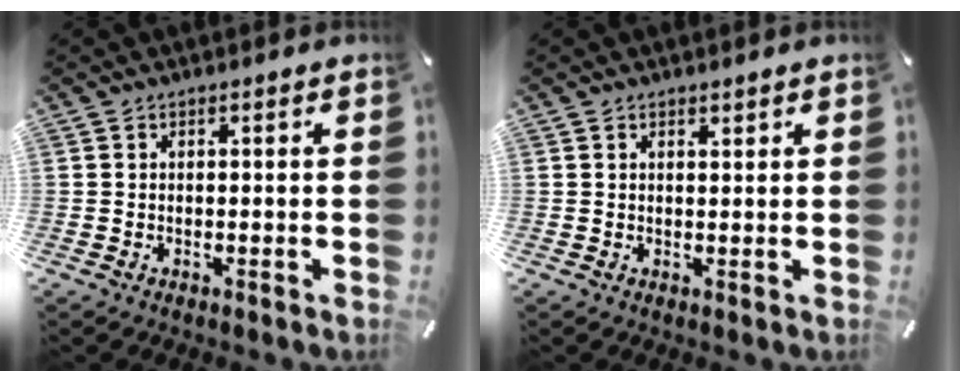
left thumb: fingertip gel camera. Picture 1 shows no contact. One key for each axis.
{"total": 1.0, "fx": 0.9, "fy": 0.3, "fz": 0.3, "tx": -0.006, "ty": -0.001, "tz": 0.016}